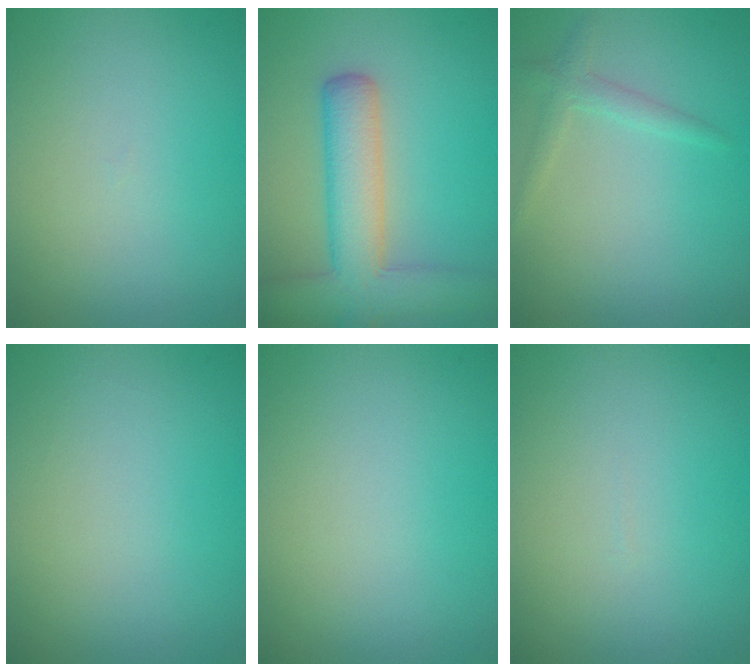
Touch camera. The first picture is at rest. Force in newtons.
{"total": 7.2, "press": 7.2, "slide": 0.4}
{"total": 1.6, "press": 1.6, "slide": 0.1}
{"total": 0.0}
{"total": 0.0}
{"total": 0.0}